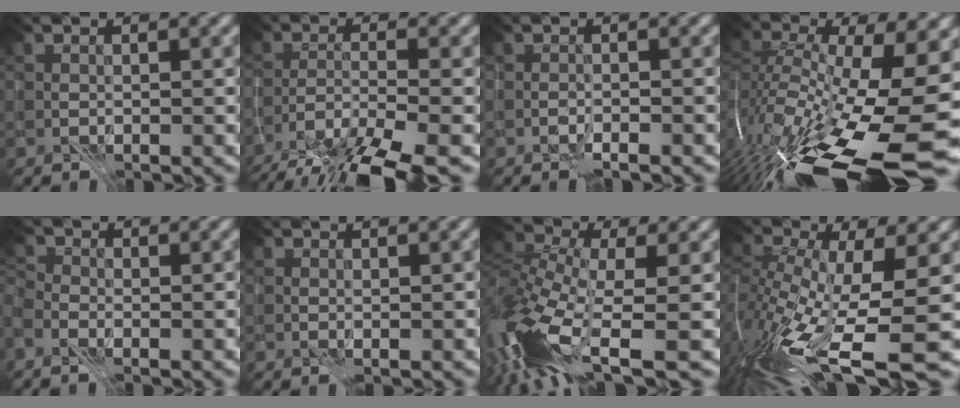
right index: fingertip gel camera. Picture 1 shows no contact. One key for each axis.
{"total": 8.3, "fx": -6.0, "fy": 2.3, "fz": 5.1, "tx": -0.093, "ty": -0.019, "tz": -0.107}
{"total": 0.7, "fx": -0.6, "fy": 0.1, "fz": 0.4, "tx": -0.004, "ty": 0.004, "tz": -0.013}
{"total": 16.4, "fx": -6.2, "fy": 5.5, "fz": 14.2, "tx": -0.286, "ty": -0.014, "tz": -0.109}
{"total": 2.1, "fx": -1.5, "fy": 1.0, "fz": 1.1, "tx": -0.021, "ty": -0.003, "tz": -0.022}
{"total": 0.8, "fx": 0.5, "fy": 0.2, "fz": 0.6, "tx": -0.007, "ty": 0.002, "tz": 0.005}
{"total": 12.2, "fx": -4.6, "fy": 5.3, "fz": 9.9, "tx": -0.238, "ty": -0.011, "tz": -0.071}
{"total": 14.0, "fx": -5.6, "fy": 4.8, "fz": 11.9, "tx": -0.262, "ty": -0.023, "tz": -0.087}